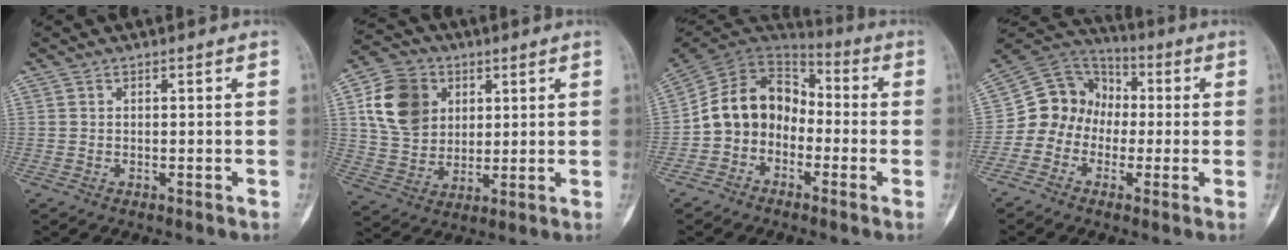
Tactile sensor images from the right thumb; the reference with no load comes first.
{"total": 13.6, "force": [4.1, 10.8, 7.3], "torque": [-0.111, -0.004, 0.075]}
{"total": 13.1, "force": [-2.9, 10.6, 7.1], "torque": [-0.104, 0.064, -0.070]}
{"total": 11.4, "force": [-1.8, 10.3, 4.5], "torque": [-0.048, 0.057, -0.047]}